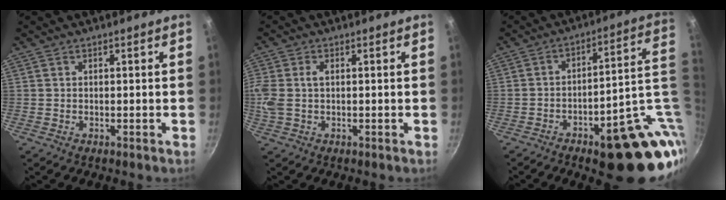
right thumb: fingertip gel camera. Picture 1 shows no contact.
{"total": 6.2, "force": [0.6, 3.8, 4.8], "torque": [-0.105, 0.007, 0.010]}
{"total": 23.7, "force": [-4.5, 9.2, 21.4], "torque": [-0.214, 0.013, -0.044]}